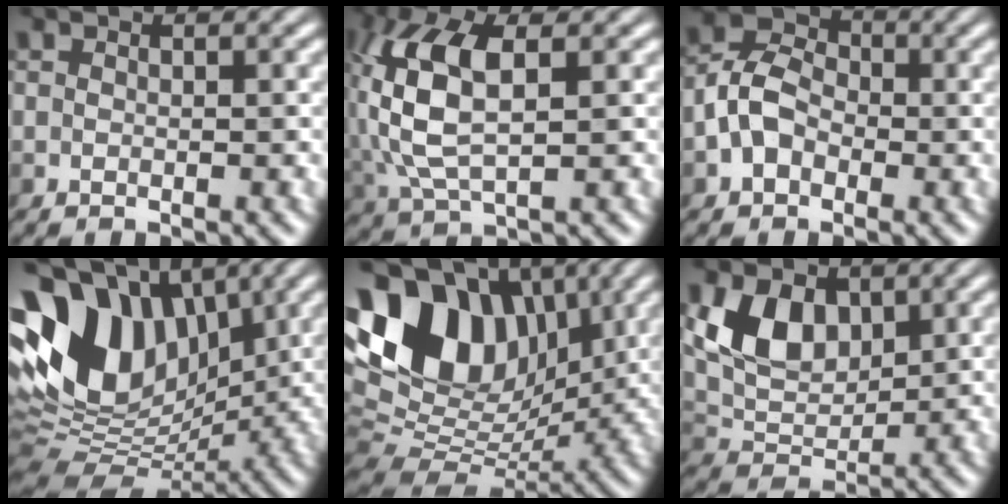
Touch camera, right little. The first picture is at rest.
{"total": 9.7, "force": [-0.1, 5.0, 8.3], "torque": [-0.190, 0.008, -0.008]}
{"total": 4.8, "force": [-2.1, 3.2, 2.8], "torque": [-0.055, 0.014, -0.049]}
{"total": 13.5, "force": [3.5, 9.1, 9.4], "torque": [-0.198, 0.030, 0.053]}
{"total": 13.9, "force": [5.1, 9.1, 9.2], "torque": [-0.177, 0.039, 0.086]}
{"total": 5.4, "force": [1.3, 3.7, 3.6], "torque": [-0.068, -0.011, 0.020]}